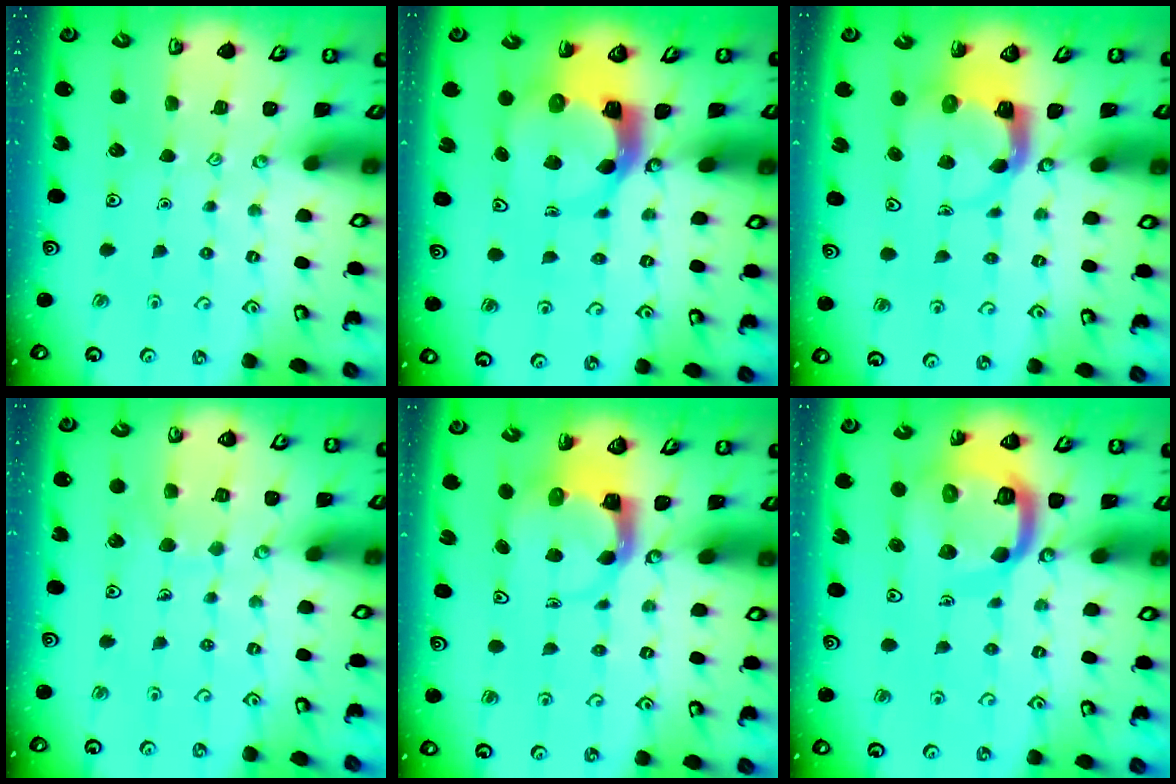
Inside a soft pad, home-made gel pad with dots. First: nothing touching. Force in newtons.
{"total": 6.3, "press": 6.3, "slide": 0.6}
{"total": 4.0, "press": 4.0, "slide": 0.4}
{"total": 6.4, "press": 6.4, "slide": 0.4}
{"total": 3.7, "press": 3.6, "slide": 0.5}
{"total": 15.4, "press": 15.3, "slide": 1.9}